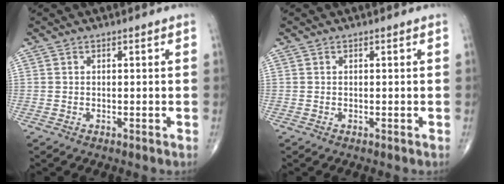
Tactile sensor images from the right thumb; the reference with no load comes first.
{"total": 0.0}